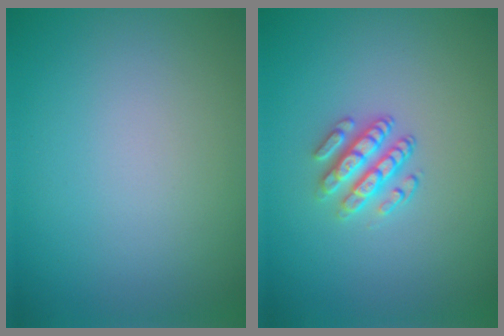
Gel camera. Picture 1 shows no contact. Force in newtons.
{"total": 2.9, "press": 2.5, "slide": 1.5}